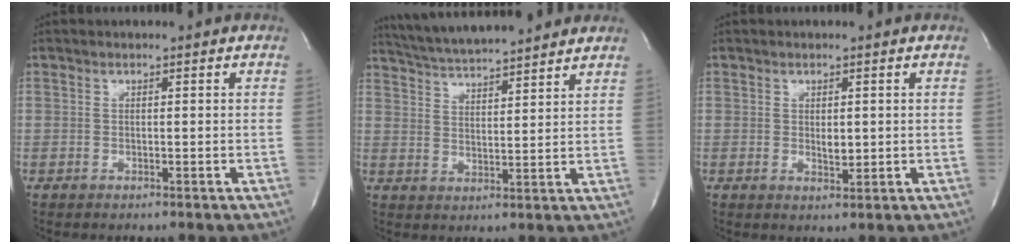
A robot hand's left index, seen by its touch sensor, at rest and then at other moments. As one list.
[{"total": 14.2, "force": [12.9, 1.0, 5.8], "torque": [-0.107, 0.026, 0.201]}, {"total": 1.9, "force": [0.3, 0.9, 1.6], "torque": [-0.026, -0.005, 0.007]}]